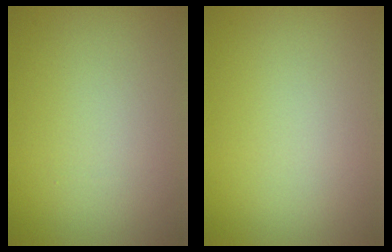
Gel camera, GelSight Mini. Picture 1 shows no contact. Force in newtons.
{"total": 0.0}